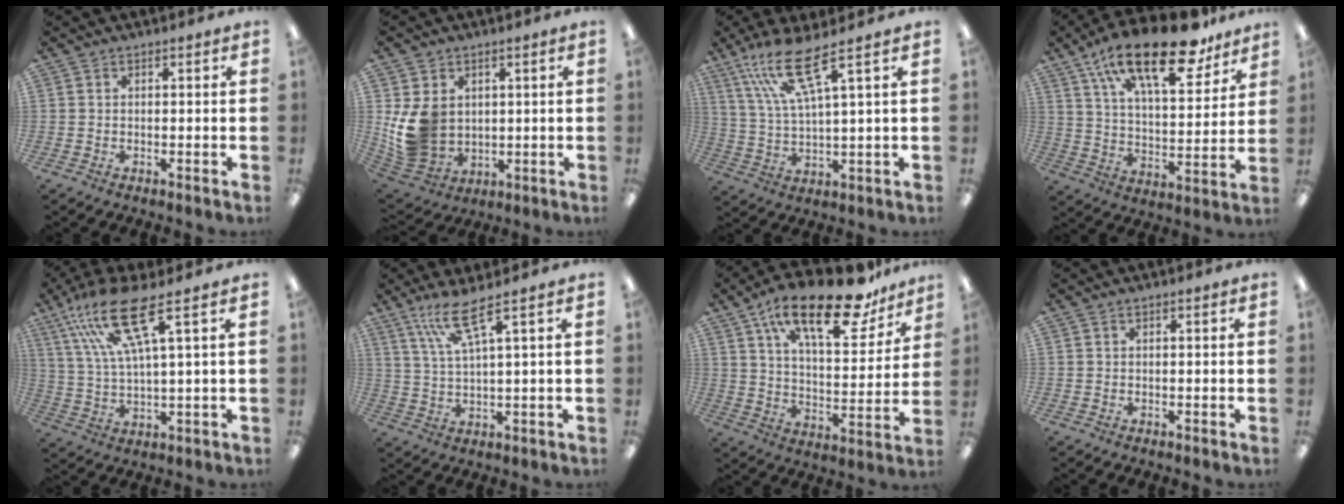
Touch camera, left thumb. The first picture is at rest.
{"total": 11.3, "force": [1.4, 9.5, 5.9], "torque": [-0.142, -0.003, 0.034]}
{"total": 12.6, "force": [7.6, 2.2, 9.8], "torque": [-0.202, -0.024, 0.131]}
{"total": 23.3, "force": [15.6, 8.7, 15.0], "torque": [-0.245, -0.082, 0.263]}
{"total": 15.0, "force": [8.2, 3.1, 12.2], "torque": [-0.252, -0.021, 0.137]}
{"total": 9.2, "force": [5.6, 1.4, 7.2], "torque": [-0.153, -0.007, 0.099]}
{"total": 22.5, "force": [15.0, 8.2, 14.6], "torque": [-0.230, -0.083, 0.250]}
{"total": 0.0}